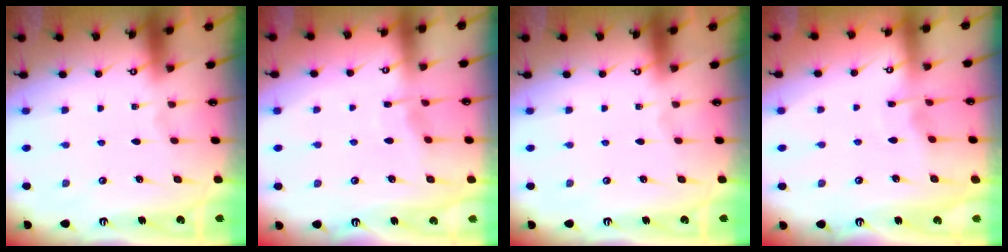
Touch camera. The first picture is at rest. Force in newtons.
{"total": 4.0, "press": 4.0, "slide": 0.6}
{"total": 0.0}
{"total": 2.9, "press": 2.9, "slide": 0.1}